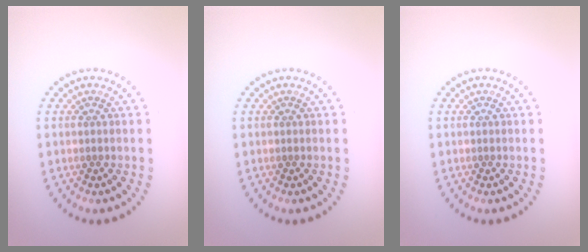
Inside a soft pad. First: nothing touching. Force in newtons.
{"total": 0.0}
{"total": 0.0}